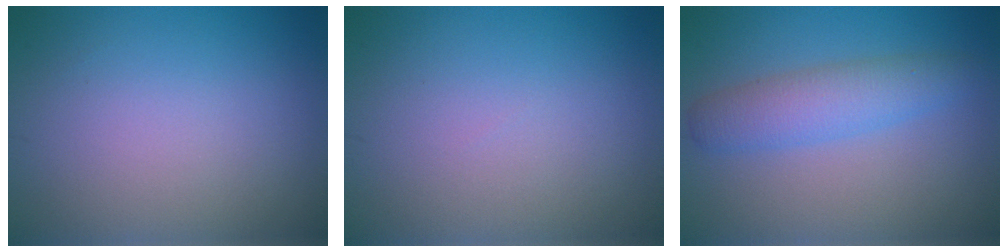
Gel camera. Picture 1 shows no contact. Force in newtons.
{"total": 0.0}
{"total": 3.6, "press": 3.6, "slide": 0.0}